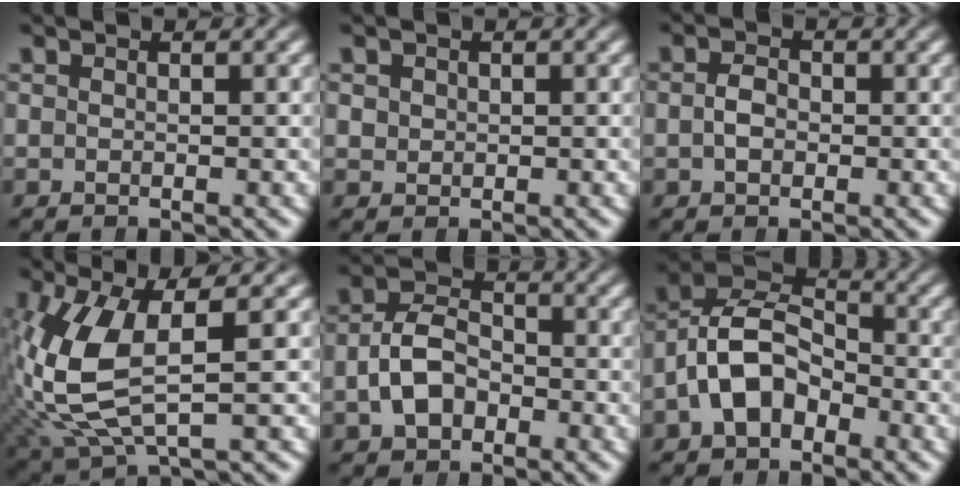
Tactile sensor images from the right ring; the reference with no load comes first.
{"total": 1.1, "force": [0.3, 1.1, 0.2], "torque": [-0.012, -0.010, 0.016]}
{"total": 1.7, "force": [-0.5, 1.3, 1.1], "torque": [-0.026, -0.006, -0.007]}
{"total": 7.5, "force": [-0.4, 4.0, 6.3], "torque": [-0.157, -0.023, 0.015]}
{"total": 5.2, "force": [-1.5, 3.9, 3.0], "torque": [-0.055, -0.010, -0.020]}
{"total": 9.7, "force": [-0.1, 8.1, 5.3], "torque": [-0.115, -0.011, -0.012]}